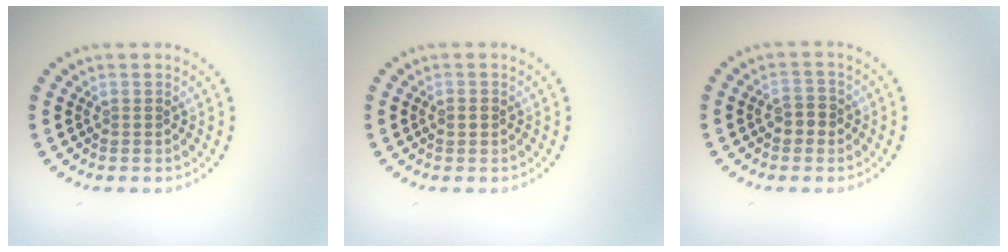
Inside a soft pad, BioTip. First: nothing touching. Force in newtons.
{"total": 1.1, "press": 1.1, "slide": 0.2}
{"total": 1.8, "press": 1.8, "slide": 0.4}